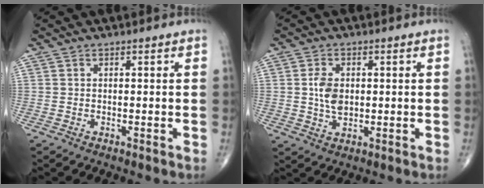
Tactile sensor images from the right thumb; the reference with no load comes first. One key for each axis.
{"total": 5.3, "fx": 0.4, "fy": 3.4, "fz": 4.0, "tx": -0.071, "ty": -0.003, "tz": 0.009}